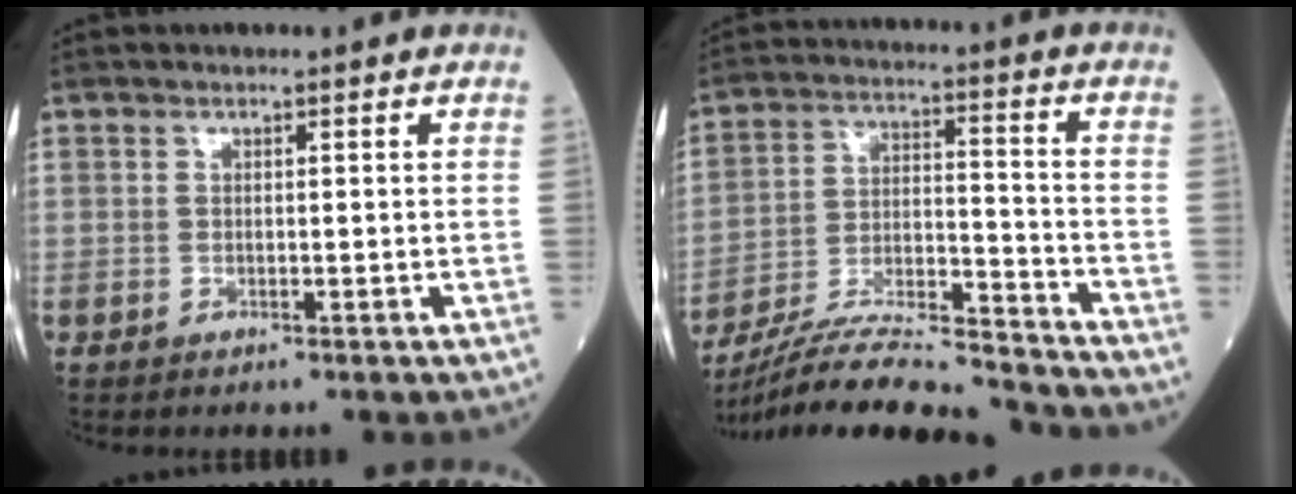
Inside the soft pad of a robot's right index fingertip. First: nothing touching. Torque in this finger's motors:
{"motor_torque": [-0.24, -0.85, 0.17, 0.10]}